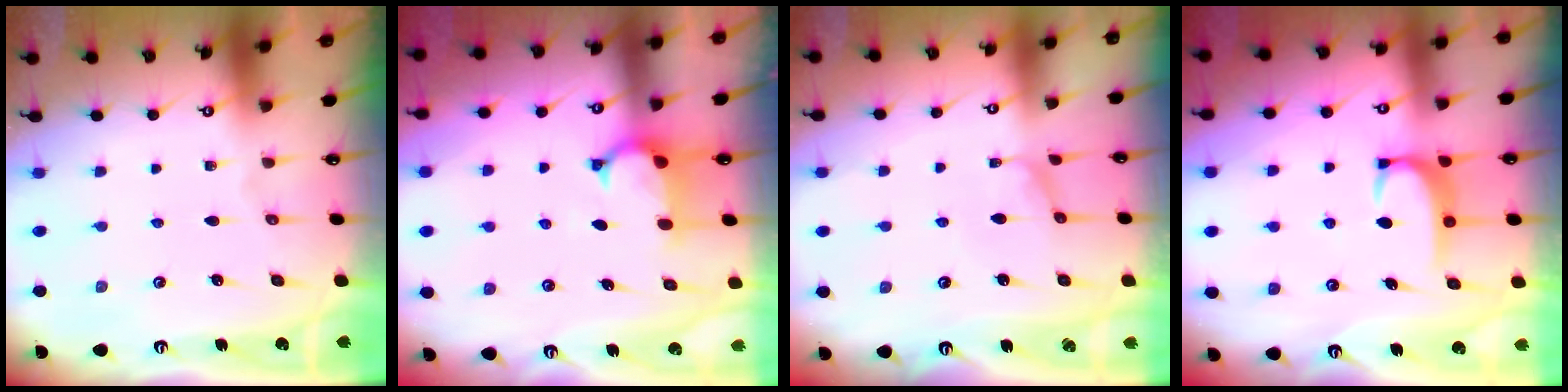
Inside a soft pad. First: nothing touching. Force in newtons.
{"total": 0.7, "press": 0.1, "slide": 0.7}
{"total": 0.9, "press": 0.8, "slide": 0.4}
{"total": 2.7, "press": 2.6, "slide": 0.5}